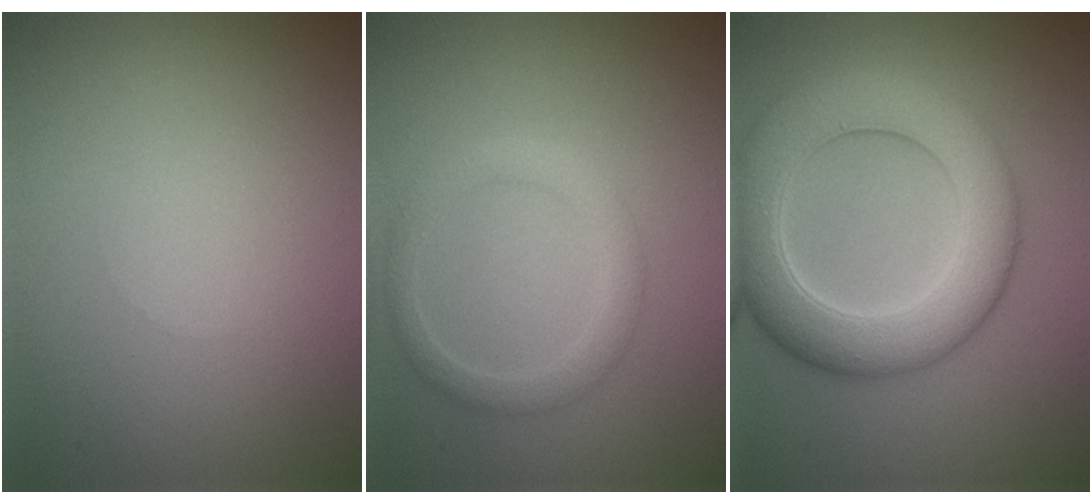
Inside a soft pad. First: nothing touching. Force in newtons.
{"total": 2.5, "press": 2.5, "slide": 0.1}
{"total": 8.3, "press": 8.3, "slide": 0.3}